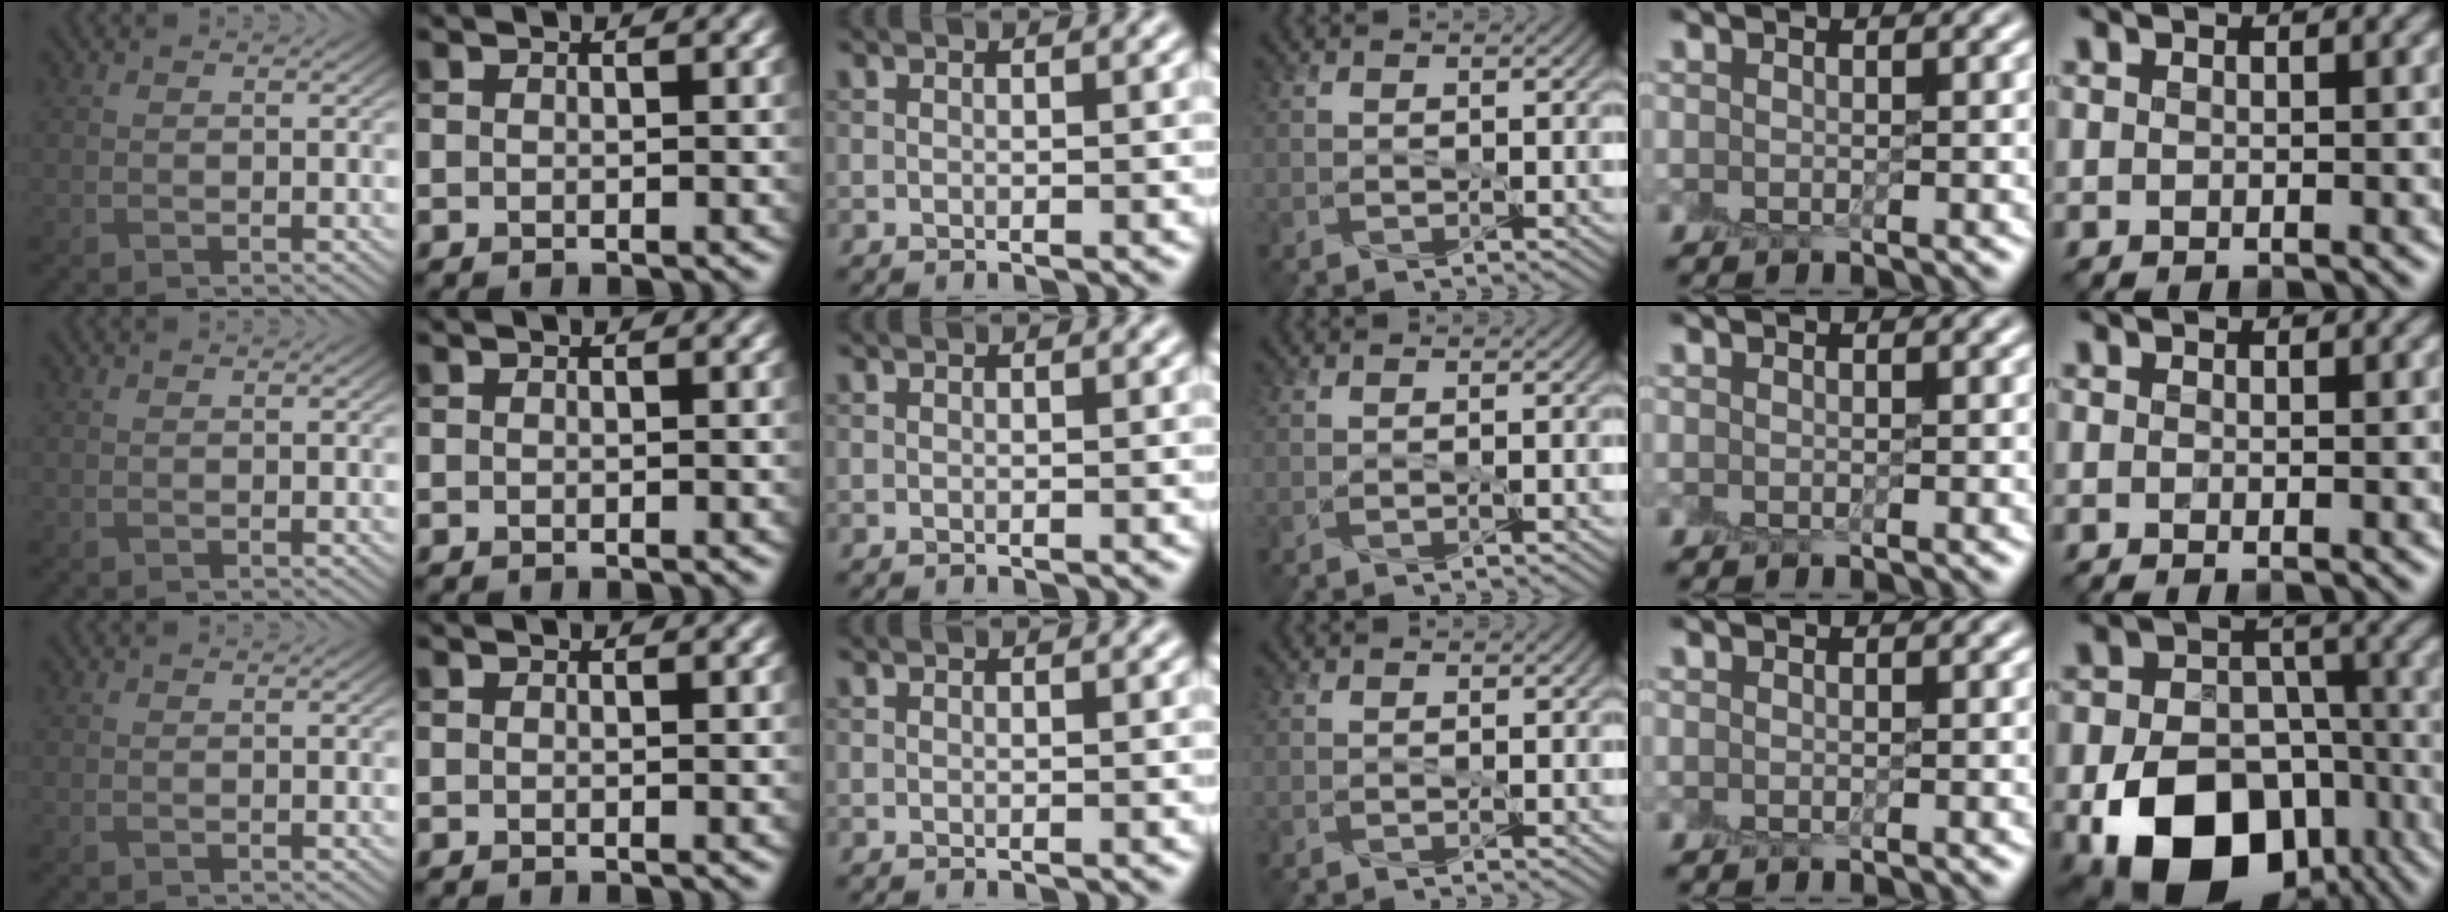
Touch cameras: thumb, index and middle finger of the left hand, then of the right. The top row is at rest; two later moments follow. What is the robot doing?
{"motion": "peel", "object": "lint roller sheet"}